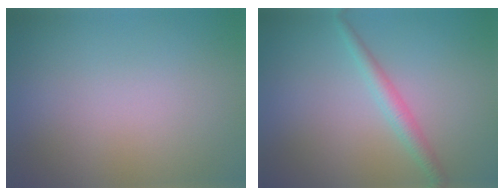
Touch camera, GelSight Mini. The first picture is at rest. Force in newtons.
{"total": 2.1, "press": 2.1, "slide": 0.0}